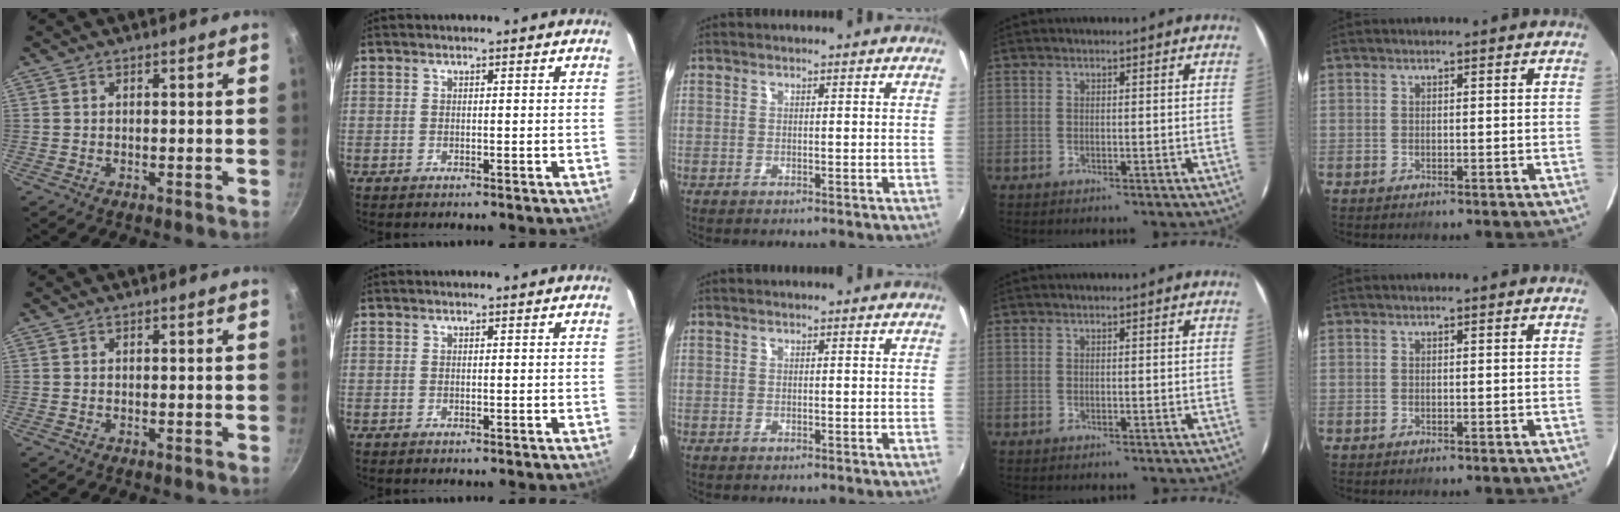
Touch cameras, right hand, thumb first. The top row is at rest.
{}